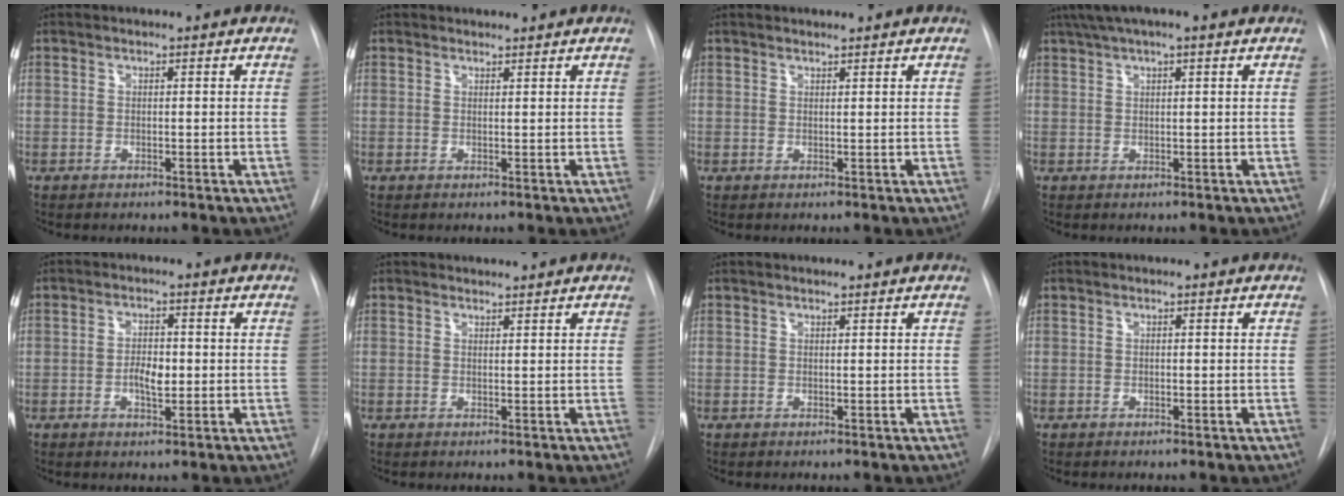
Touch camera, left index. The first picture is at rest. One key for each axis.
{"total": 1.3, "fx": 1.3, "fy": 0.0, "fz": 0.0, "tx": -0.004, "ty": 0.004, "tz": 0.023}
{"total": 1.6, "fx": 1.5, "fy": 0.1, "fz": 0.5, "tx": -0.007, "ty": 0.011, "tz": 0.028}
{"total": 6.6, "fx": 4.7, "fy": 0.4, "fz": 4.6, "tx": -0.079, "ty": 0.044, "tz": 0.078}
{"total": 3.5, "fx": -0.5, "fy": 1.5, "fz": 3.1, "tx": -0.053, "ty": 0.002, "tz": -0.007}
{"total": 1.6, "fx": 1.6, "fy": 0.0, "fz": 0.0, "tx": -0.004, "ty": 0.005, "tz": 0.027}
{"total": 0.7, "fx": 0.7, "fy": -0.1, "fz": 0.2, "tx": -0.006, "ty": 0.008, "tz": 0.015}
{"total": 0.0}